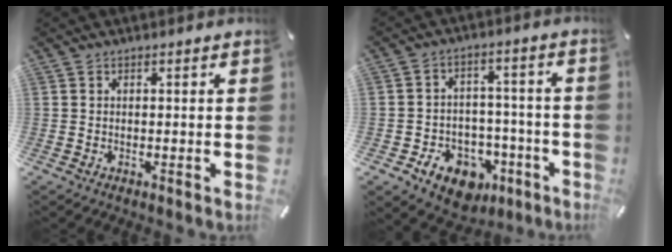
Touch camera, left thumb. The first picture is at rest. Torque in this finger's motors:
{"motor_torque": [1.19, 1.40, 0.17, 0.15, 0.08]}